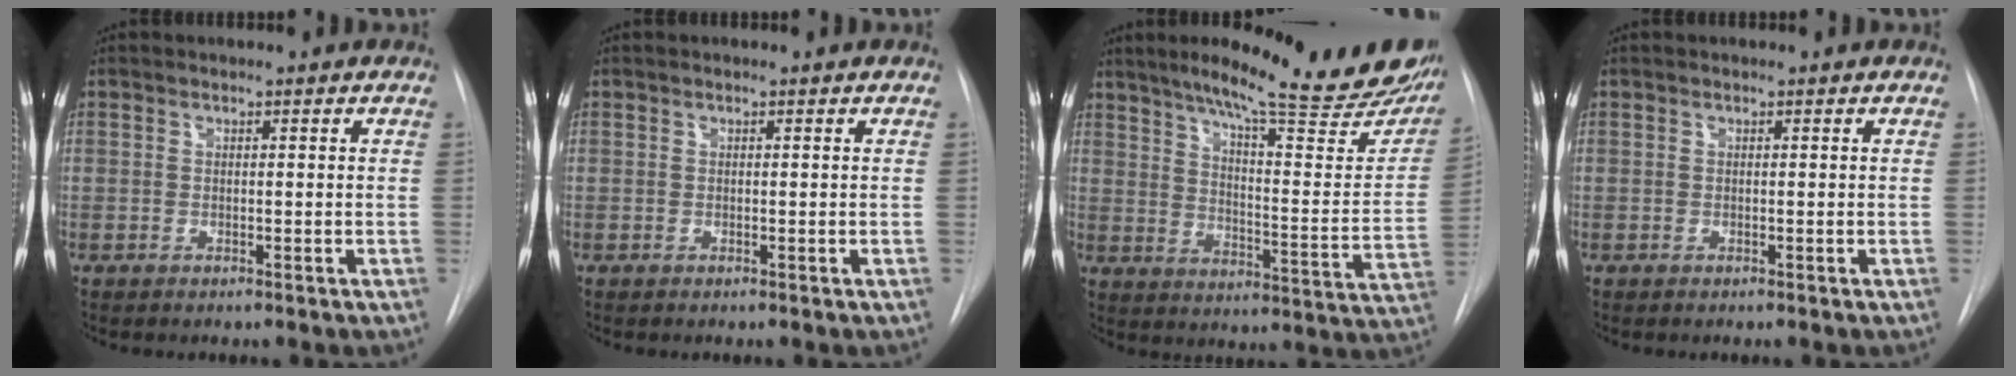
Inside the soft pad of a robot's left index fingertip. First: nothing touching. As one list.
[{"total": 0.0}, {"total": 27.1, "force": [21.7, 3.6, 15.9], "torque": [-0.214, -0.057, 0.275]}, {"total": 0.0}]